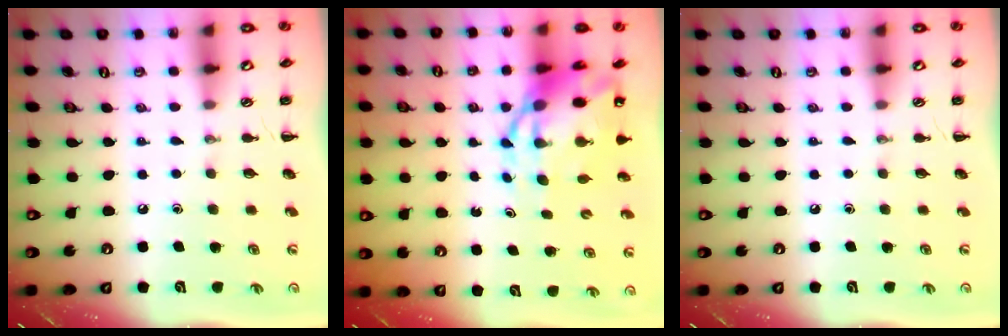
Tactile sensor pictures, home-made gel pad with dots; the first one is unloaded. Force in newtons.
{"total": 10.3, "press": 10.0, "slide": 2.4}
{"total": 0.0}